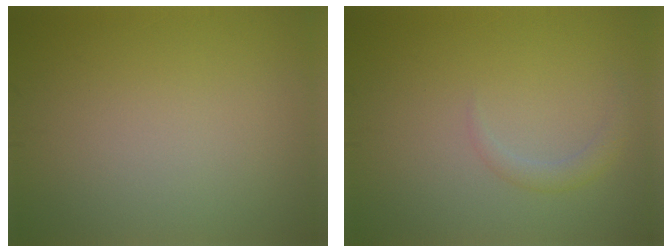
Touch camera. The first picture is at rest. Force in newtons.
{"total": 1.3, "press": 1.3, "slide": 0.1}